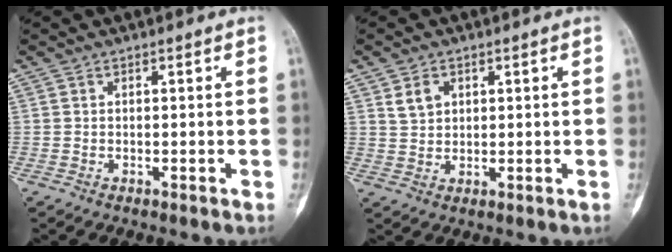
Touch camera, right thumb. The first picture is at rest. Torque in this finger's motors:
{"motor_torque": [0.01, 0.22, 0.40, 0.28, -0.01]}